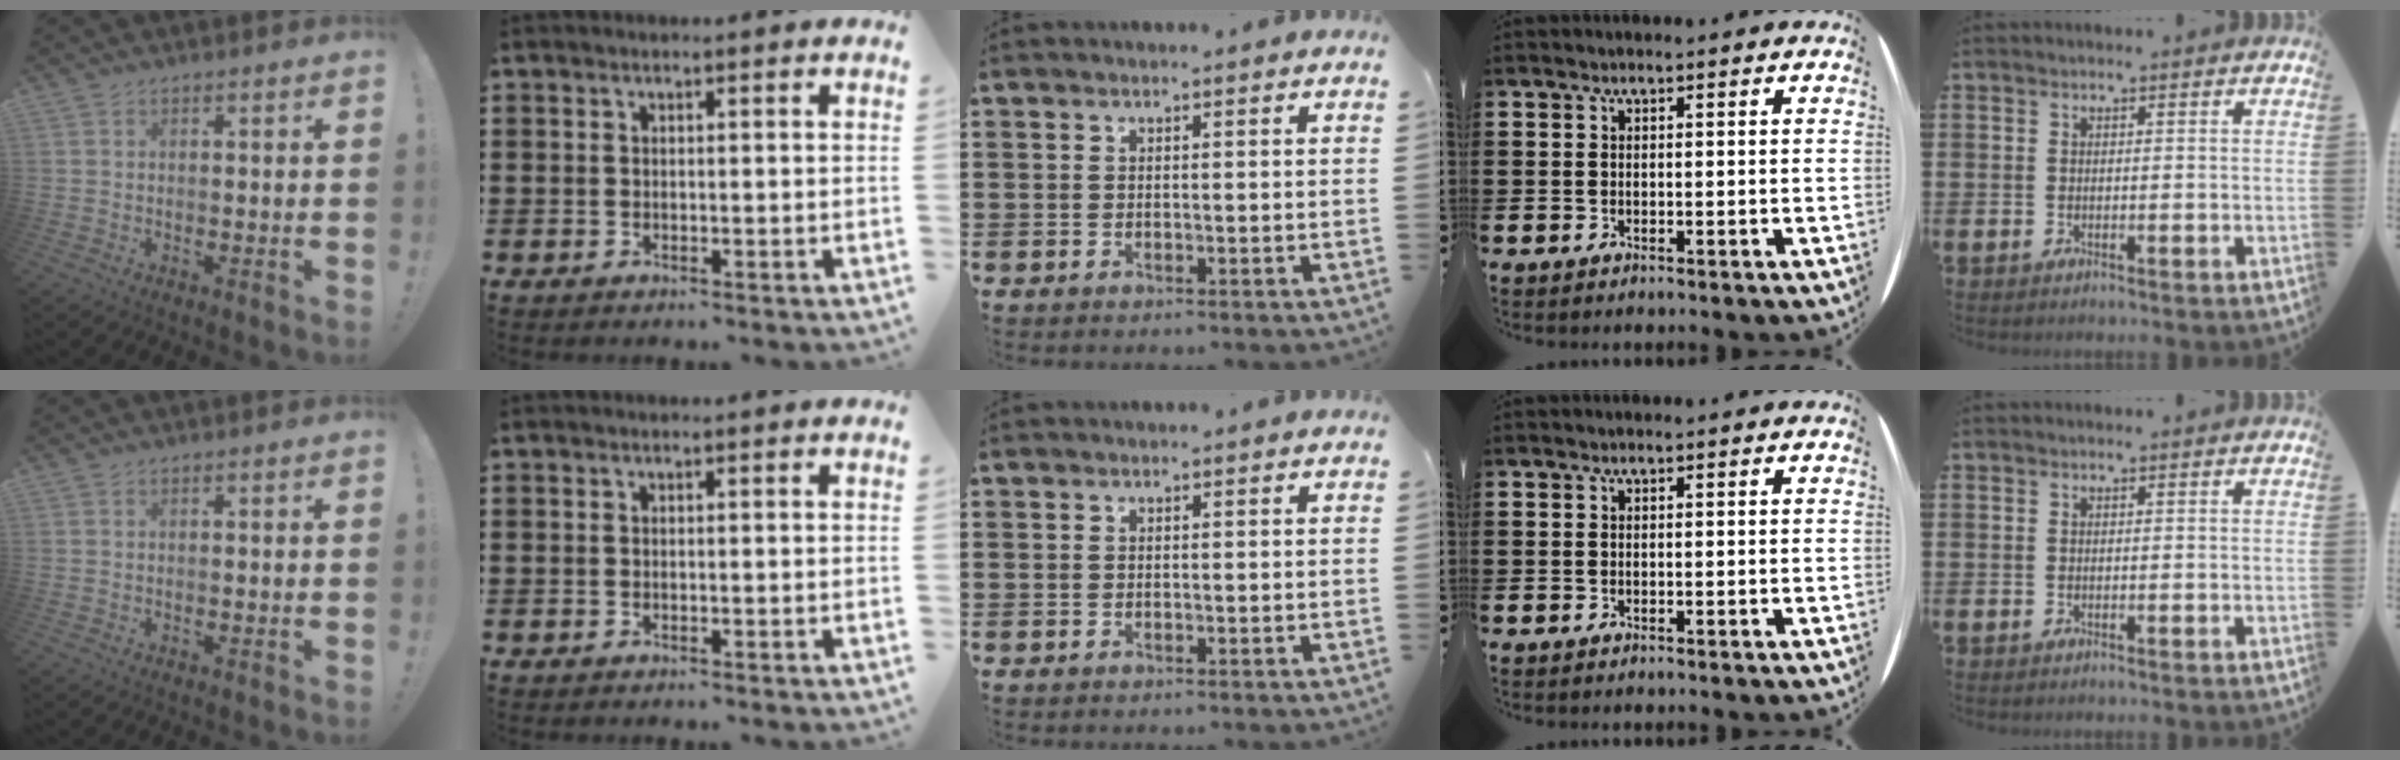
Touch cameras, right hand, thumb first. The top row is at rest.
{}